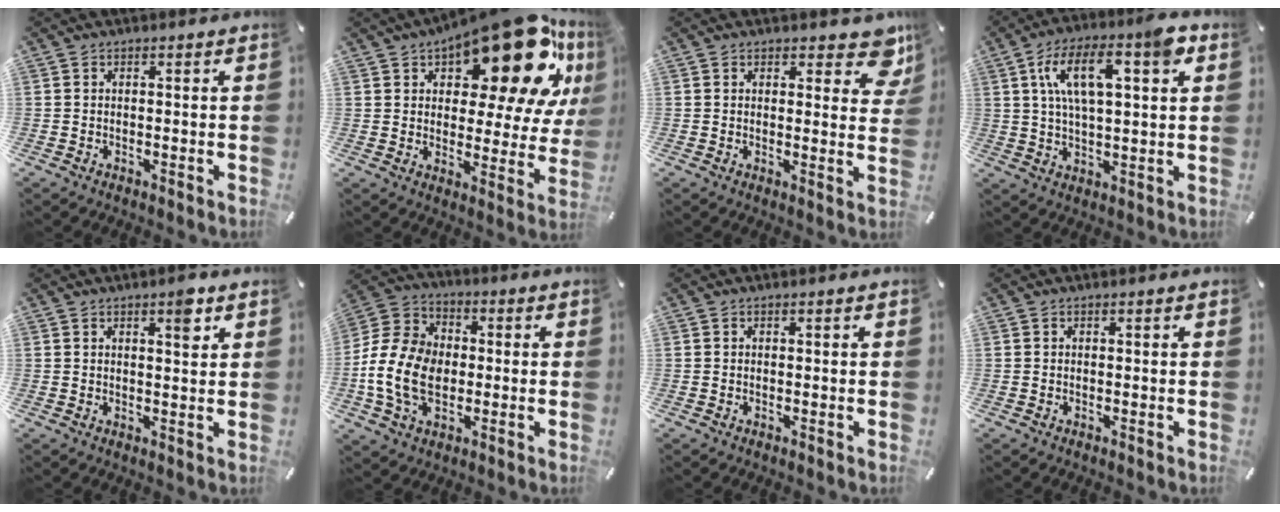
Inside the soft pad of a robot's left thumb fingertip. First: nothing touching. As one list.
[{"total": 24.2, "force": [15.6, 9.6, 15.7], "torque": [-0.219, -0.106, 0.259]}, {"total": 3.9, "force": [2.4, 2.2, 2.1], "torque": [-0.008, -0.013, 0.035]}, {"total": 14.1, "force": [5.8, 5.8, 11.4], "torque": [-0.195, 0.005, 0.098]}, {"total": 4.2, "force": [2.3, 1.4, 3.3], "torque": [-0.036, -0.009, 0.031]}, {"total": 14.5, "force": [-2.5, 11.1, 9.1], "torque": [-0.217, 0.021, -0.044]}, {"total": 0.0}, {"total": 0.0}]